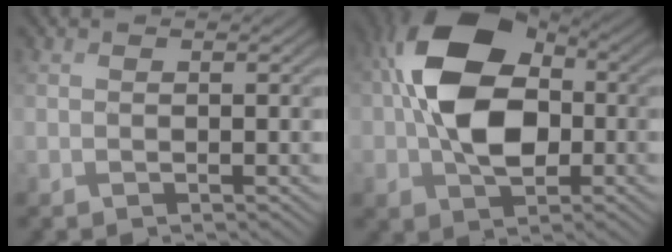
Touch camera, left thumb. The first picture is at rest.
{"total": 13.4, "force": [0.3, 9.1, 9.9], "torque": [-0.181, 0.014, -0.007]}